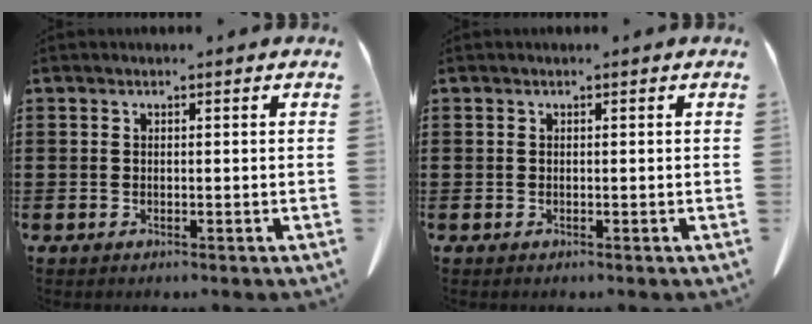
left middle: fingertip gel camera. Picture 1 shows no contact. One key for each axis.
{"total": 0.0}